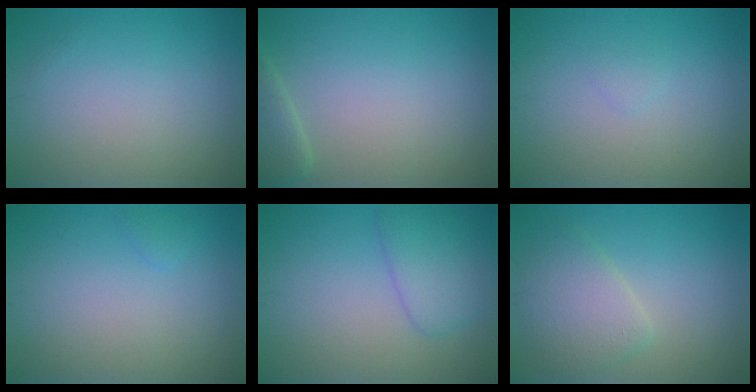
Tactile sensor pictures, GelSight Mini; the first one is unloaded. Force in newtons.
{"total": 2.2, "press": 2.2, "slide": 0.3}
{"total": 0.6, "press": 0.6, "slide": 0.1}
{"total": 0.6, "press": 0.6, "slide": 0.0}
{"total": 3.4, "press": 3.4, "slide": 0.1}
{"total": 3.9, "press": 3.9, "slide": 0.1}